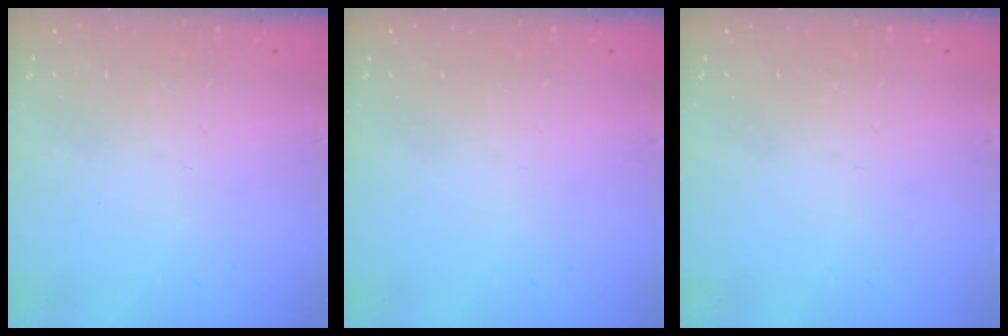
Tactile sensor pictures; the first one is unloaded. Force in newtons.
{"total": 0.0}
{"total": 0.0}